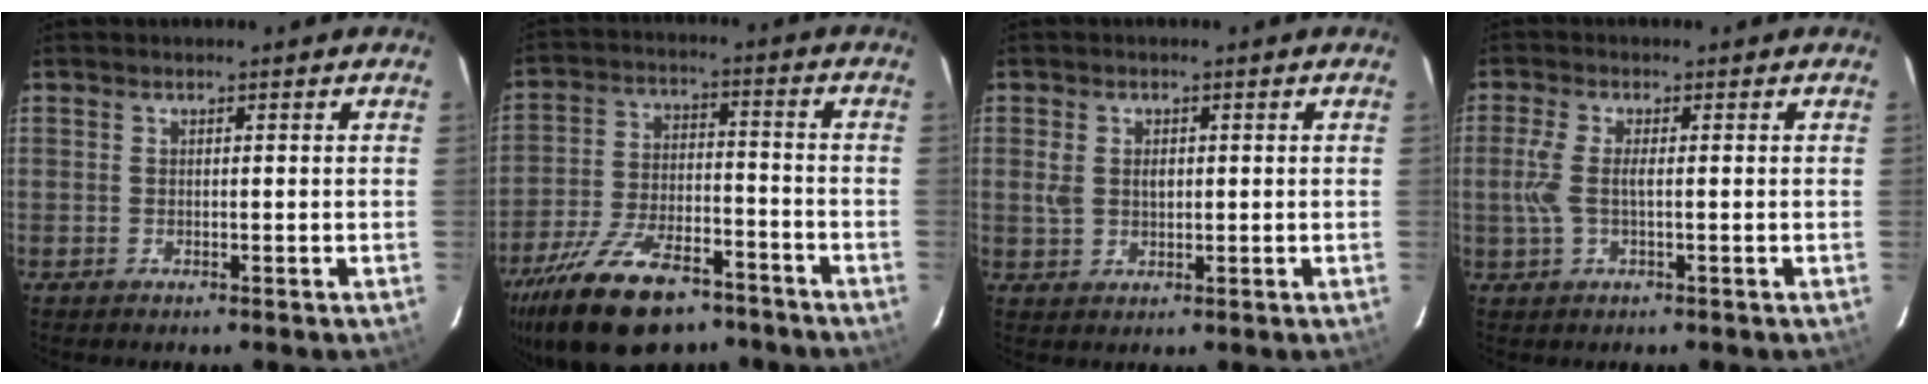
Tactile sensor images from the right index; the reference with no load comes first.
{"total": 20.7, "force": [-14.7, 8.9, 11.6], "torque": [-0.238, -0.024, -0.236]}
{"total": 3.7, "force": [0.5, 2.7, 2.6], "torque": [-0.049, 0.003, 0.013]}
{"total": 4.6, "force": [-0.2, 1.3, 4.4], "torque": [-0.098, 0.001, -0.003]}